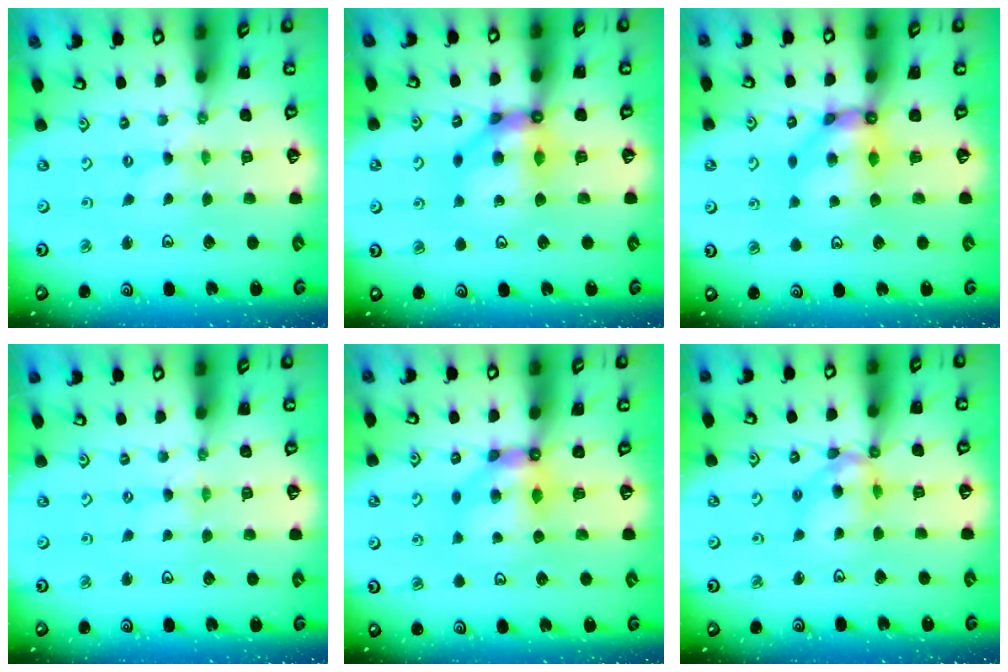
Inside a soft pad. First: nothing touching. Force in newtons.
{"total": 11.1, "press": 11.0, "slide": 1.1}
{"total": 8.7, "press": 8.6, "slide": 1.2}
{"total": 0.8, "press": 0.8, "slide": 0.2}
{"total": 9.2, "press": 9.2, "slide": 0.4}
{"total": 11.7, "press": 11.7, "slide": 1.0}